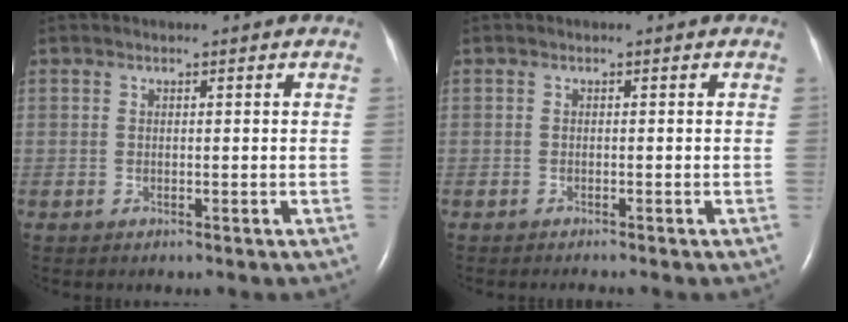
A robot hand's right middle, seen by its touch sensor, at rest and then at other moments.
{"total": 1.0, "force": [-0.9, -0.2, 0.4], "torque": [-0.007, 0.000, -0.014]}